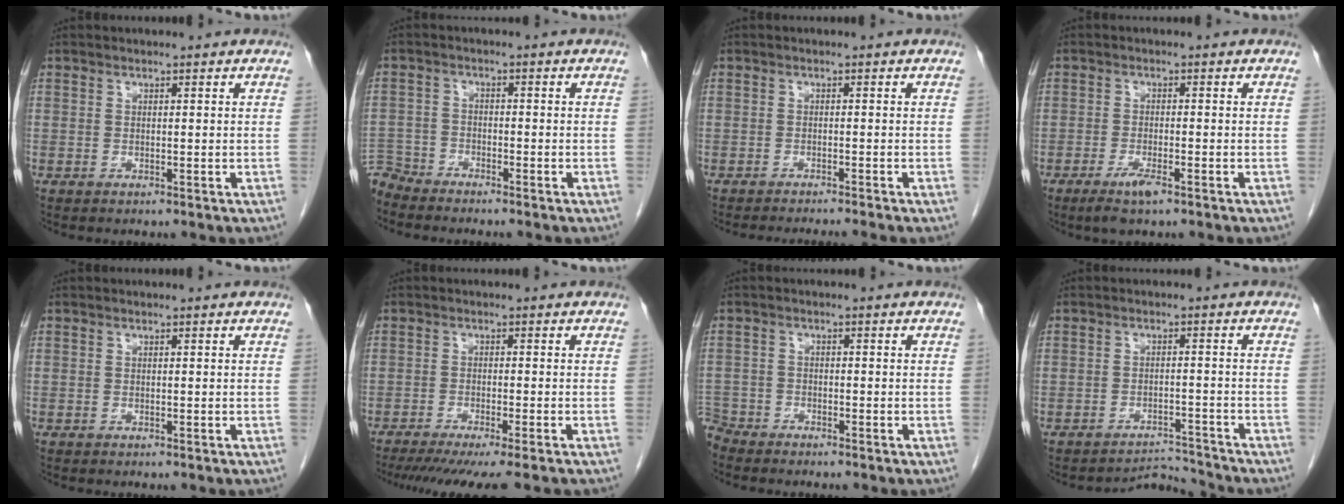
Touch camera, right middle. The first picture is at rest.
{"total": 4.8, "force": [-4.7, 0.8, -0.4], "torque": [0.012, -0.007, -0.091]}
{"total": 6.0, "force": [-5.4, -0.9, 2.3], "torque": [-0.015, -0.012, -0.076]}
{"total": 3.5, "force": [-2.2, 0.5, 2.6], "torque": [-0.055, -0.006, -0.040]}
{"total": 0.0}
{"total": 11.0, "force": [-9.3, -0.5, 5.7], "torque": [-0.060, -0.030, -0.138]}
{"total": 3.5, "force": [-3.4, 0.8, -0.3], "torque": [0.005, -0.008, -0.067]}
{"total": 3.7, "force": [-3.3, -0.4, -1.7], "torque": [0.036, 0.008, -0.047]}